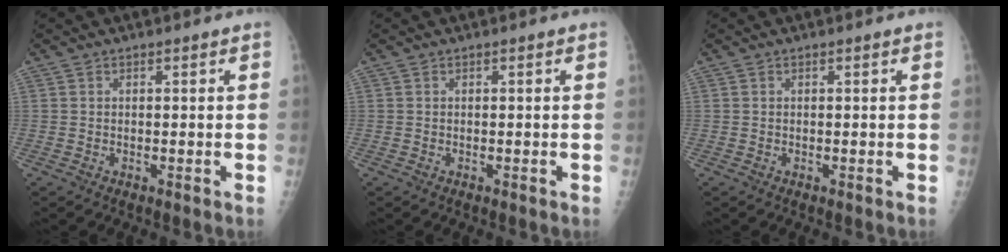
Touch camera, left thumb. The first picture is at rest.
{"total": 0.0}
{"total": 0.0}